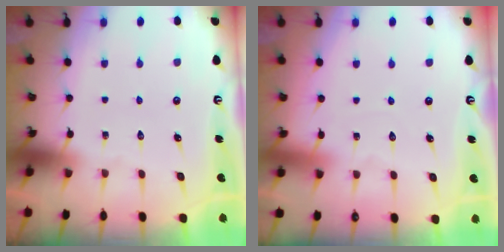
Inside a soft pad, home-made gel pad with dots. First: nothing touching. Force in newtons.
{"total": 2.7, "press": 2.7, "slide": 0.3}